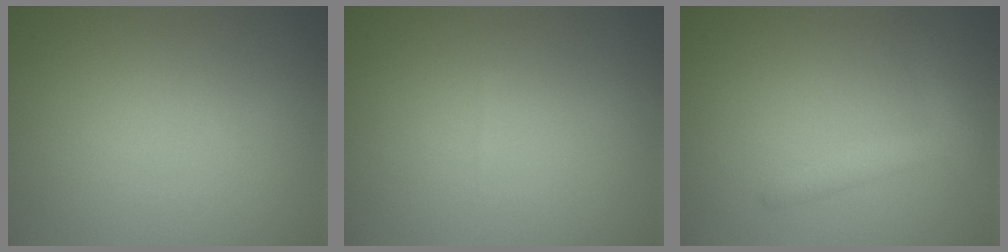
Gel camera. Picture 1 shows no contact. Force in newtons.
{"total": 0.0}
{"total": 2.6, "press": 2.5, "slide": 0.1}